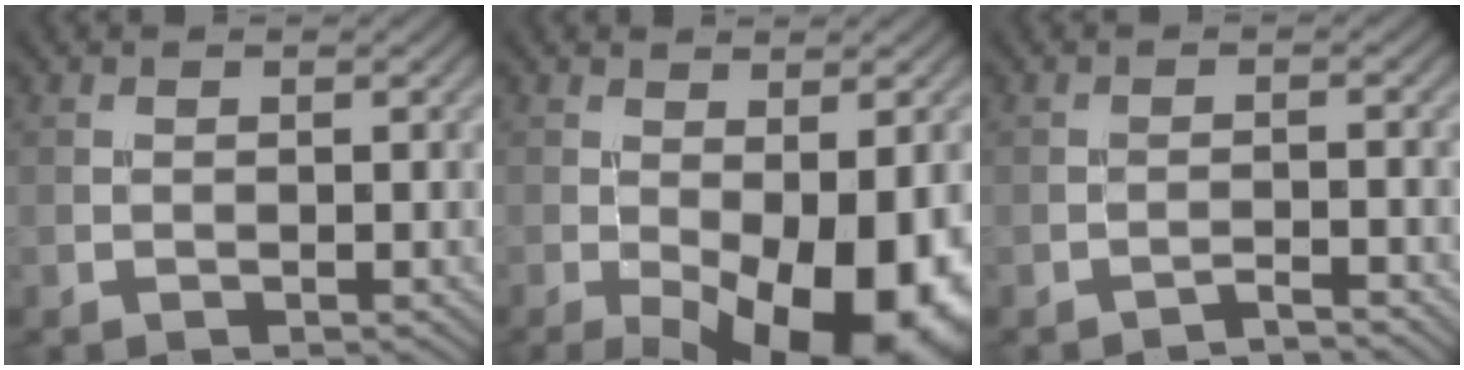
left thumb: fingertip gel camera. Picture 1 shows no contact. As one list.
[{"total": 15.1, "force": [-5.3, 6.7, 12.5], "torque": [-0.182, -0.043, -0.049]}, {"total": 1.8, "force": [-1.7, 0.2, 0.7], "torque": [-0.002, 0.007, -0.040]}]